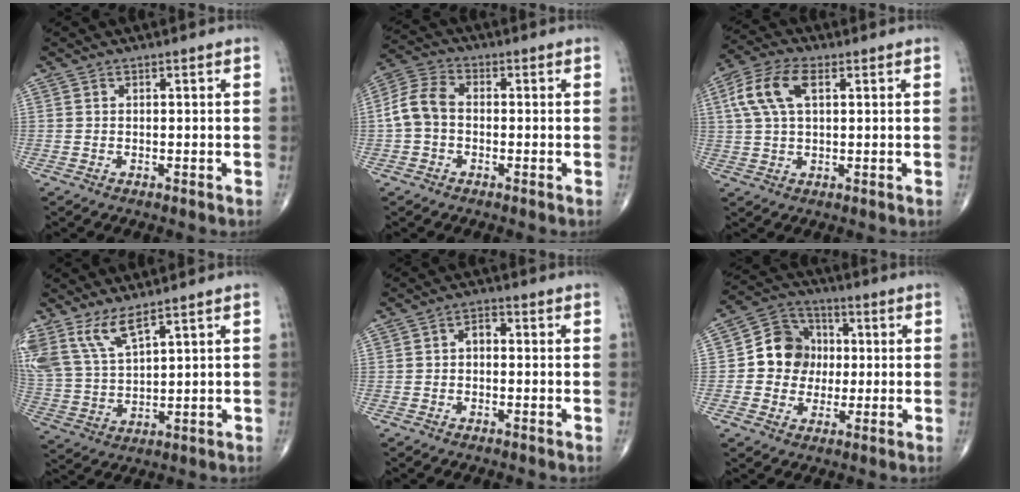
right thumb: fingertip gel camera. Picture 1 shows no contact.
{"total": 6.9, "force": [-0.7, 4.9, 4.8], "torque": [-0.094, 0.023, -0.025]}
{"total": 9.3, "force": [2.8, 4.7, 7.5], "torque": [-0.167, 0.020, 0.052]}
{"total": 9.3, "force": [6.4, 2.8, 6.1], "torque": [-0.130, -0.026, 0.147]}
{"total": 2.5, "force": [-0.3, 1.7, 1.9], "torque": [-0.021, 0.015, -0.014]}
{"total": 10.6, "force": [0.1, 9.5, 4.6], "torque": [-0.036, 0.022, -0.009]}